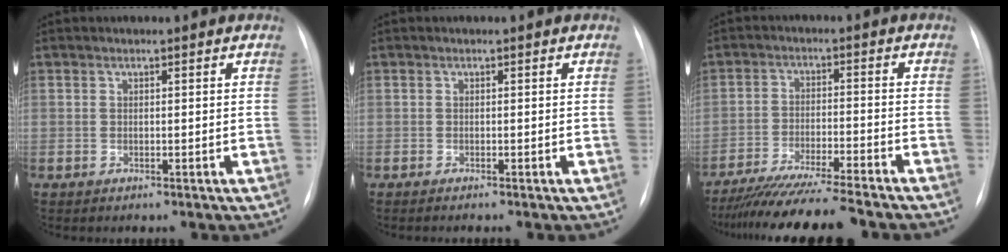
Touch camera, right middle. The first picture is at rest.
{"total": 1.5, "force": [-1.2, 0.0, 0.8], "torque": [-0.009, -0.003, -0.013]}
{"total": 15.2, "force": [-13.5, -0.5, 6.9], "torque": [-0.108, -0.032, -0.214]}